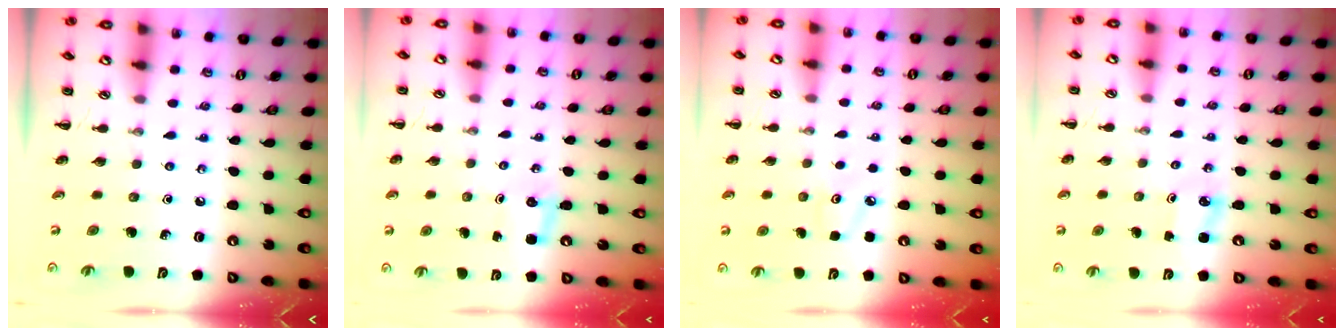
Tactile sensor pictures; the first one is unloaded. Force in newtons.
{"total": 2.8, "press": 2.6, "slide": 0.9}
{"total": 6.1, "press": 5.8, "slide": 1.9}
{"total": 1.9, "press": 1.8, "slide": 0.3}